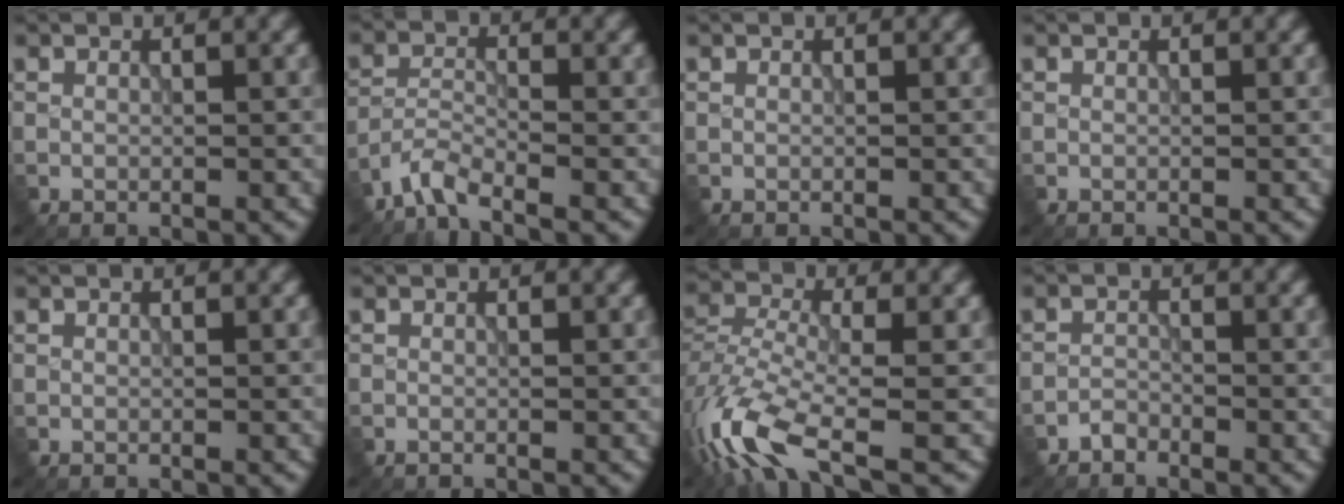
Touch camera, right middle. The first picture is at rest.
{"total": 3.0, "force": [-2.6, 0.4, 1.4], "torque": [-0.028, -0.001, -0.063]}
{"total": 0.0}
{"total": 0.0}
{"total": 0.0}
{"total": 0.0}
{"total": 8.9, "force": [-5.3, 3.1, 6.5], "torque": [-0.147, -0.013, -0.116]}
{"total": 1.2, "force": [-1.2, 0.3, 0.0], "torque": [0.005, 0.002, -0.025]}